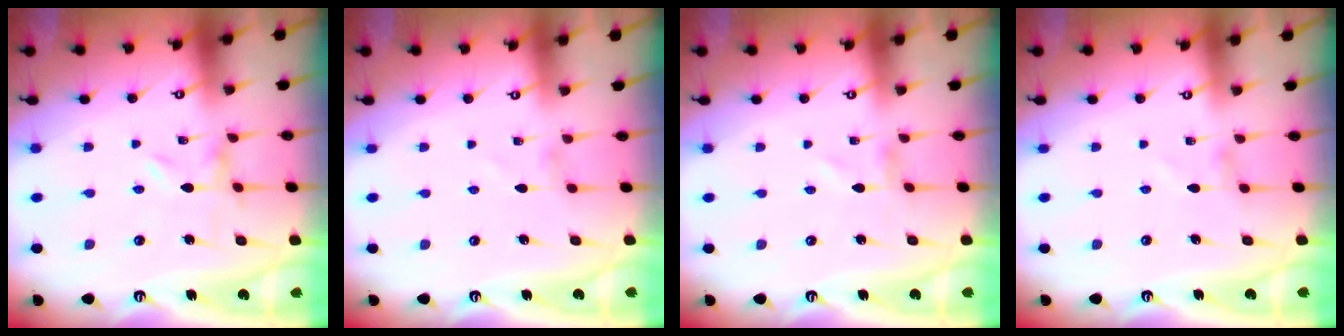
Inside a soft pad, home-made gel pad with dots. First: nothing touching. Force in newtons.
{"total": 0.8, "press": 0.8, "slide": 0.1}
{"total": 0.7, "press": 0.7, "slide": 0.1}
{"total": 0.0}